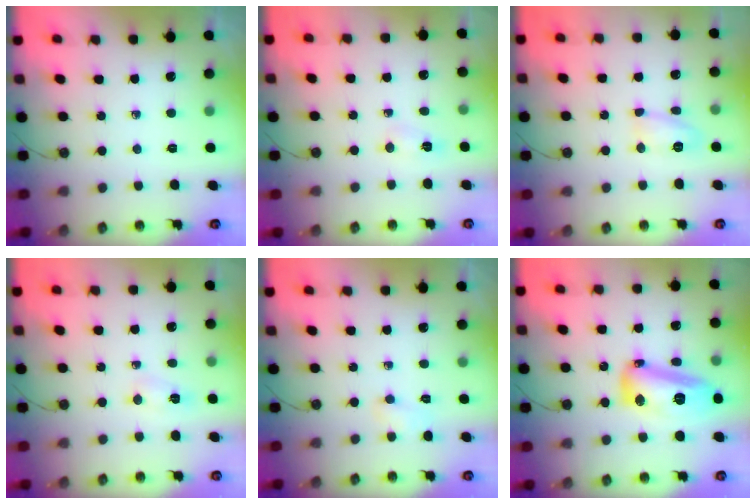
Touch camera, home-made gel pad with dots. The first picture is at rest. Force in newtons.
{"total": 3.2, "press": 3.2, "slide": 0.5}
{"total": 8.9, "press": 7.6, "slide": 4.5}
{"total": 4.1, "press": 4.1, "slide": 0.4}
{"total": 11.7, "press": 4.7, "slide": 10.7}
{"total": 15.3, "press": 15.2, "slide": 1.5}